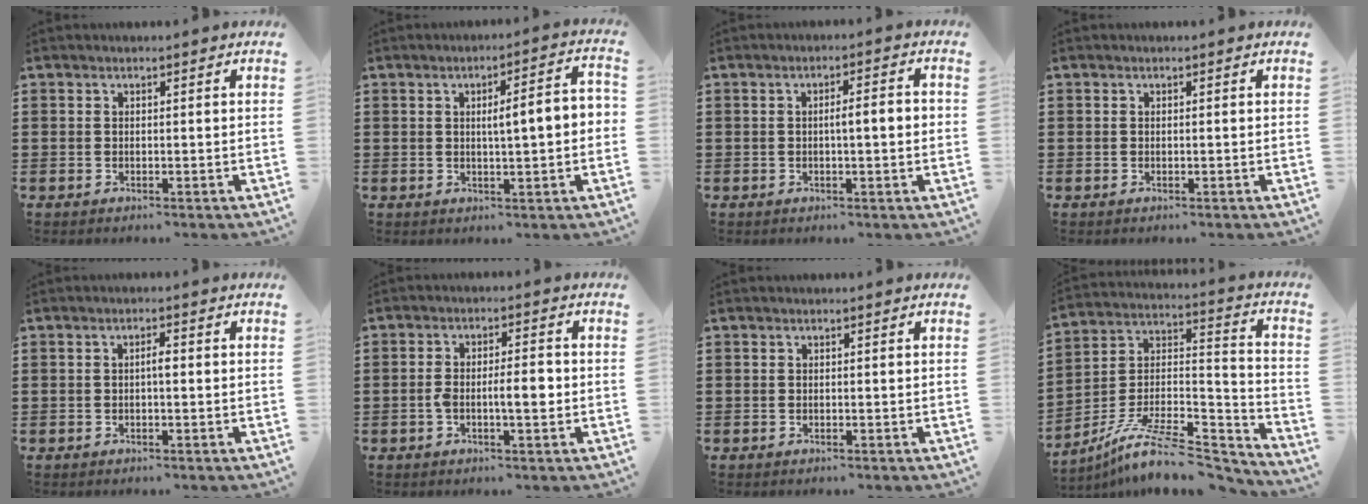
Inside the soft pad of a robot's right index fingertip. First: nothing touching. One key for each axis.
{"total": 4.6, "fx": 0.1, "fy": 0.5, "fz": 4.5, "tx": -0.082, "ty": 0.002, "tz": -0.004}
{"total": 3.0, "fx": -0.1, "fy": 0.4, "fz": 2.9, "tx": -0.051, "ty": 0.001, "tz": -0.005}
{"total": 0.0}
{"total": 1.5, "fx": -0.2, "fy": 0.4, "fz": 1.4, "tx": -0.027, "ty": 0.004, "tz": -0.004}
{"total": 5.0, "fx": -1.0, "fy": 1.5, "fz": 4.6, "tx": -0.081, "ty": 0.002, "tz": -0.024}
{"total": 0.0}
{"total": 11.5, "fx": -9.0, "fy": 3.0, "fz": 6.4, "tx": -0.110, "ty": 0.022, "tz": -0.172}